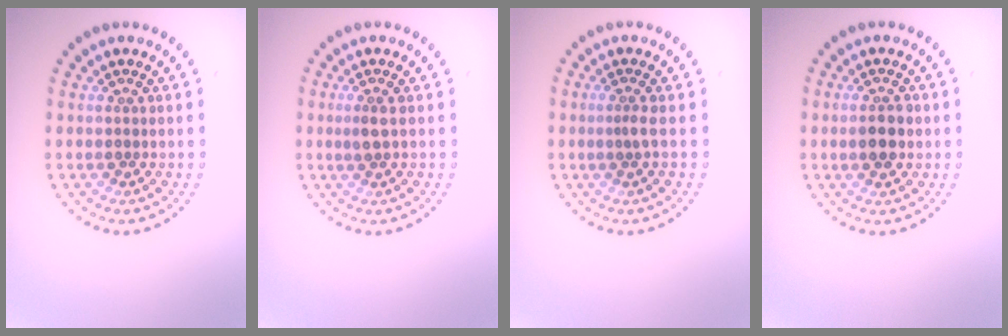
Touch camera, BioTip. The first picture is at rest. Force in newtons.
{"total": 1.0, "press": 0.9, "slide": 0.6}
{"total": 0.8, "press": 0.5, "slide": 0.6}
{"total": 2.8, "press": 2.8, "slide": 0.2}